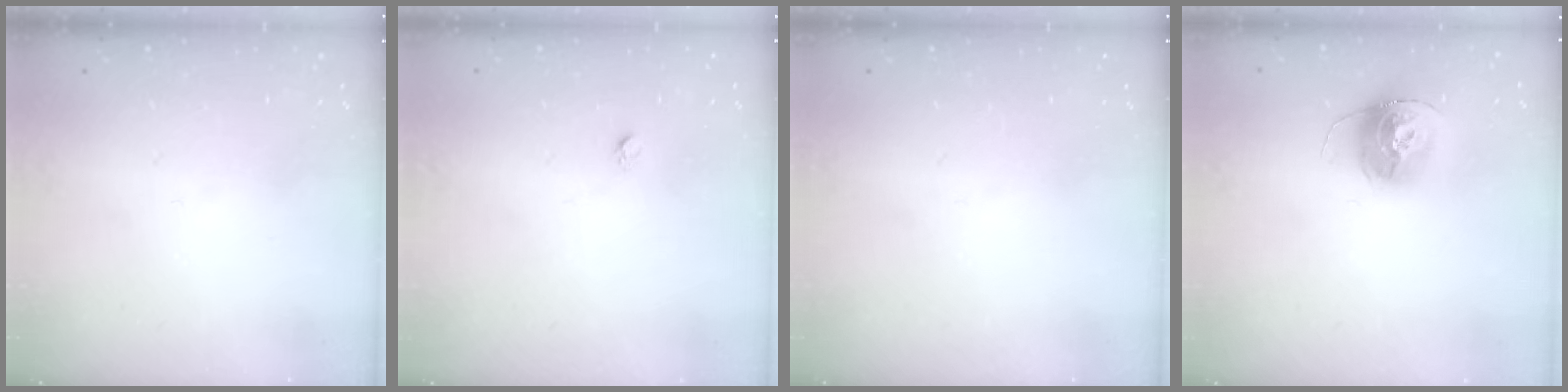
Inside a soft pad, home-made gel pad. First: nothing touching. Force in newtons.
{"total": 1.6, "press": 1.5, "slide": 0.1}
{"total": 0.0}
{"total": 13.1, "press": 13.0, "slide": 1.1}